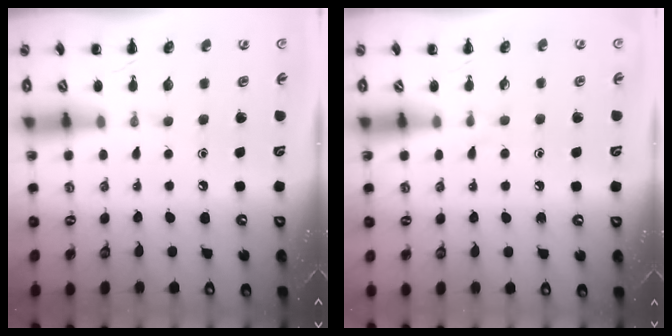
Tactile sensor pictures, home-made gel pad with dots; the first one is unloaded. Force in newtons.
{"total": 2.9, "press": 2.6, "slide": 1.4}